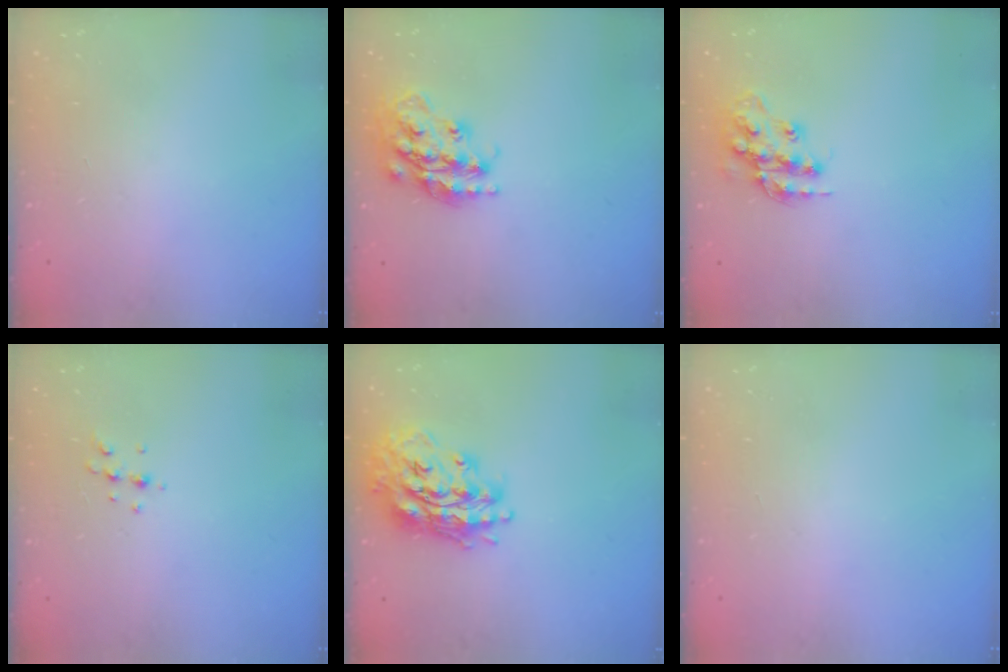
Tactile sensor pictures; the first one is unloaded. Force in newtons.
{"total": 18.3, "press": 18.3, "slide": 1.0}
{"total": 14.2, "press": 14.2, "slide": 0.9}
{"total": 4.8, "press": 4.7, "slide": 1.1}
{"total": 18.7, "press": 18.7, "slide": 1.8}
{"total": 0.0}